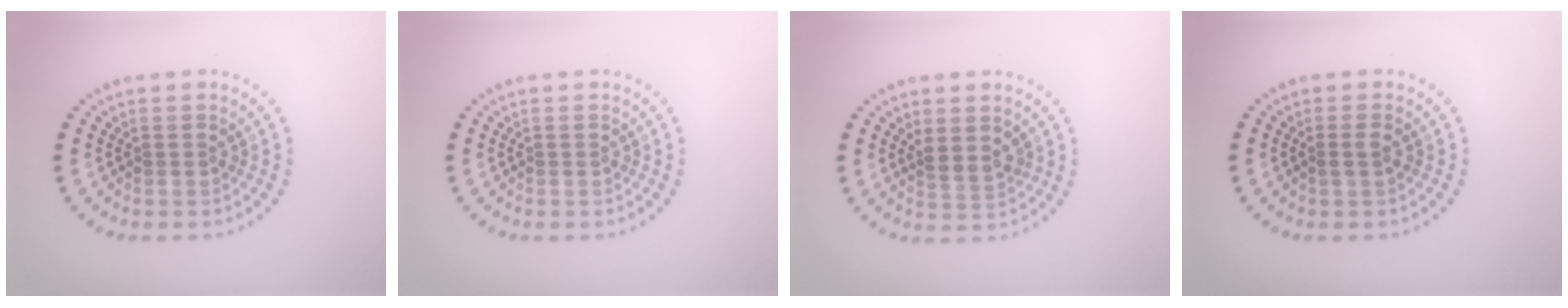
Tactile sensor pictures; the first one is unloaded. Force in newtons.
{"total": 0.0}
{"total": 2.0, "press": 1.7, "slide": 1.1}
{"total": 0.8, "press": 0.7, "slide": 0.4}